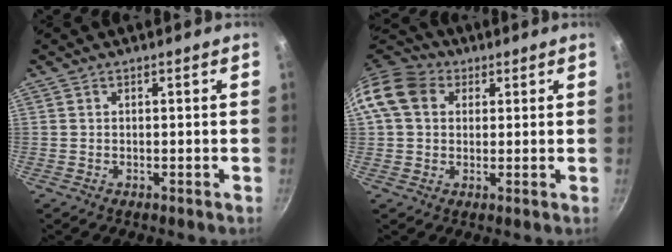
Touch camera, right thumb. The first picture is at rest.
{"total": 11.2, "force": [3.0, 8.9, 6.2], "torque": [-0.100, 0.017, 0.038]}